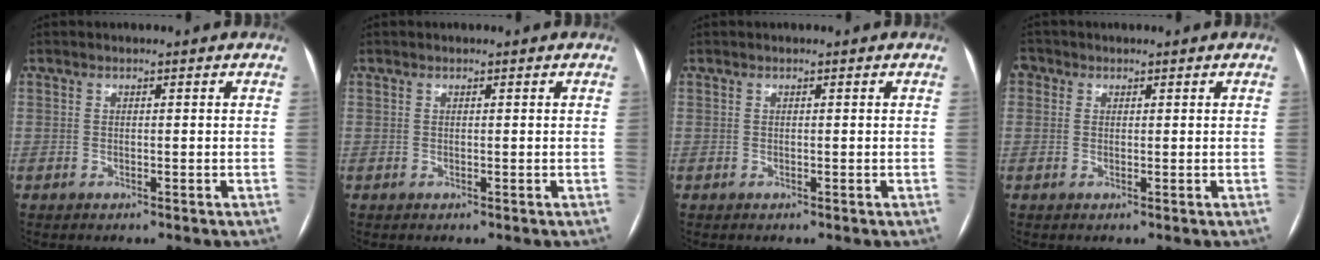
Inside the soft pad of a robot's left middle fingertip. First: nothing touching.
{"total": 0.0}
{"total": 0.0}
{"total": 2.0, "force": [0.7, 1.8, 0.5], "torque": [-0.005, 0.007, 0.010]}